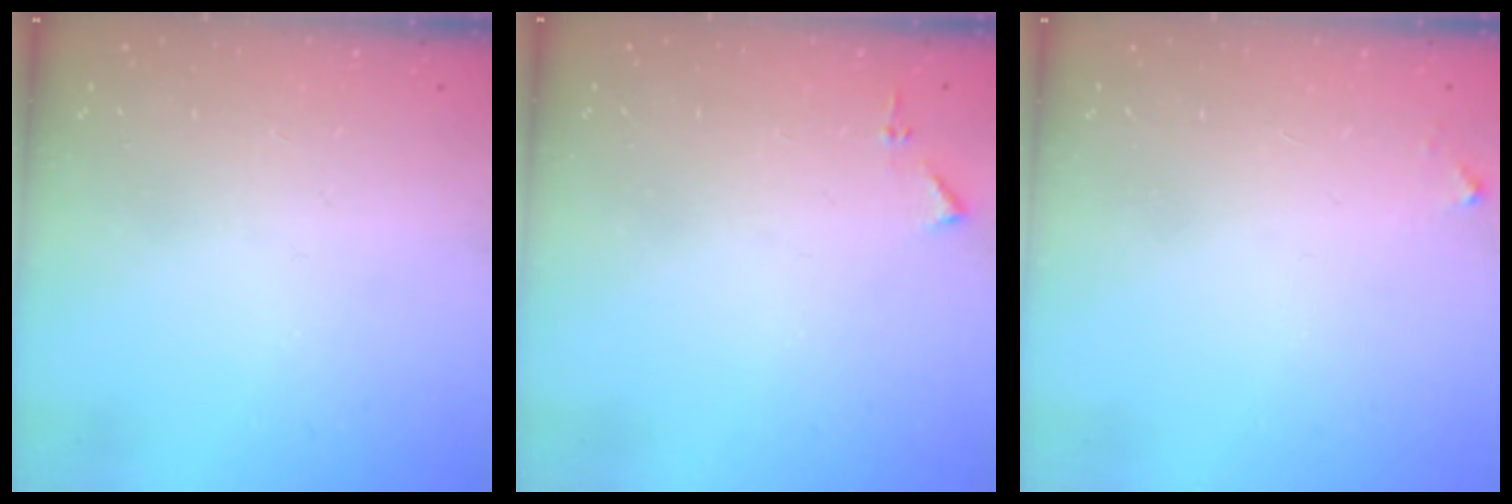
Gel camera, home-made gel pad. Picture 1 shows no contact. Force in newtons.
{"total": 4.4, "press": 4.4, "slide": 0.6}
{"total": 2.8, "press": 2.8, "slide": 0.2}